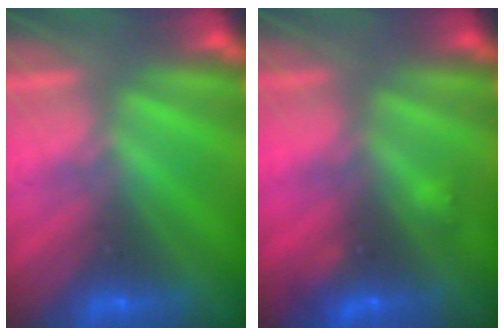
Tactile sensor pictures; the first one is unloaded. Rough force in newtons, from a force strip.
{"total": 2.3}